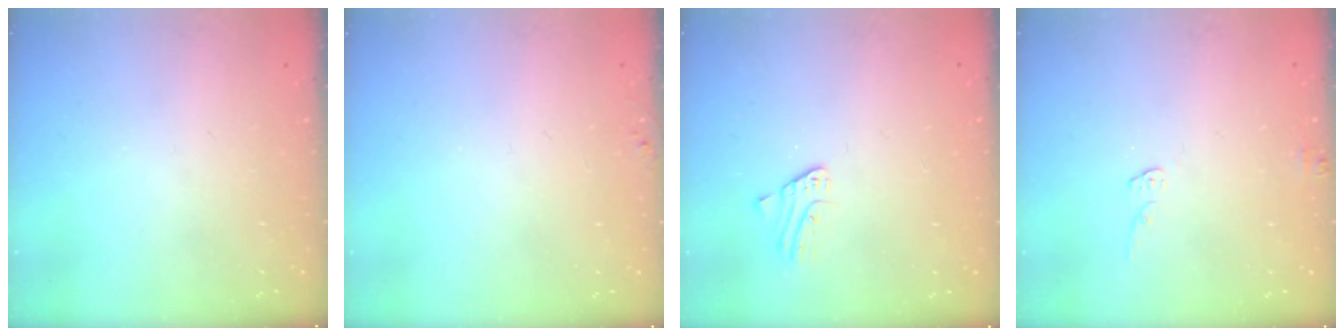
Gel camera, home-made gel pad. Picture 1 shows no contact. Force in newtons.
{"total": 3.7, "press": 3.7, "slide": 0.4}
{"total": 1.8, "press": 1.8, "slide": 0.1}
{"total": 5.5, "press": 5.5, "slide": 0.4}